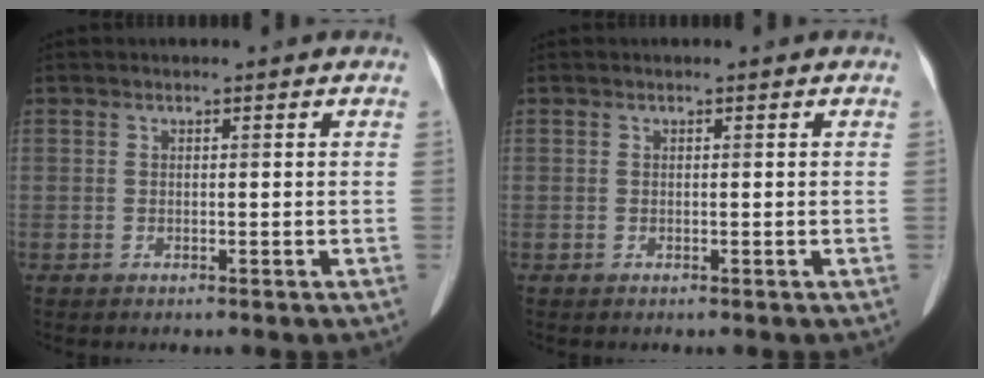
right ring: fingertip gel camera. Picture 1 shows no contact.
{"total": 0.0}